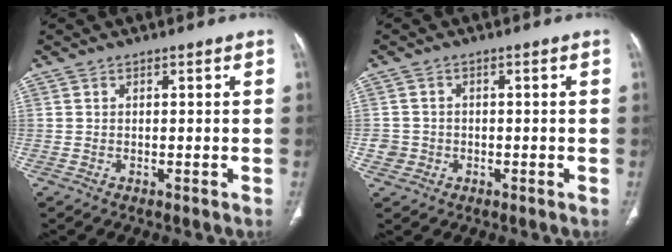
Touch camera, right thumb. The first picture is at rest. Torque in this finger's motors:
{"motor_torque": [0.45, 0.25, -0.02, -0.45, -0.02]}